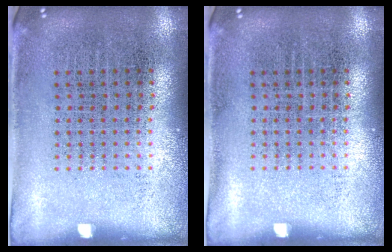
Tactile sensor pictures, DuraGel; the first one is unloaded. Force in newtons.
{"total": 0.0}